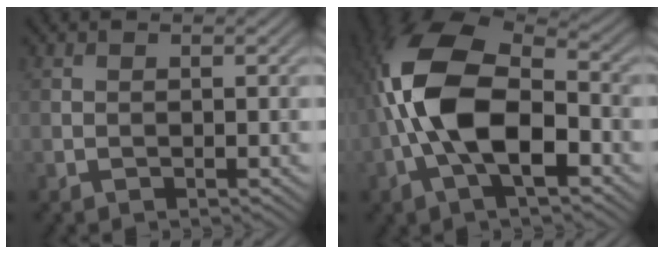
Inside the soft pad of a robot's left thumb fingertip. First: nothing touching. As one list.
[{"total": 13.9, "force": [-2.5, 7.1, 11.7], "torque": [-0.243, 0.009, -0.066]}]